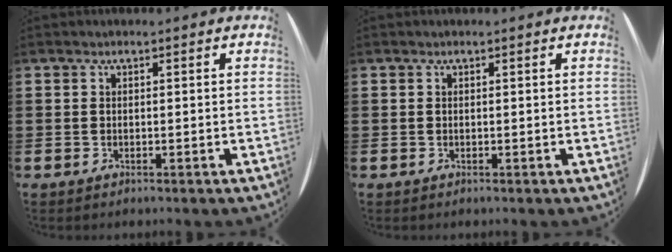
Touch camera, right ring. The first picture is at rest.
{"total": 0.0}